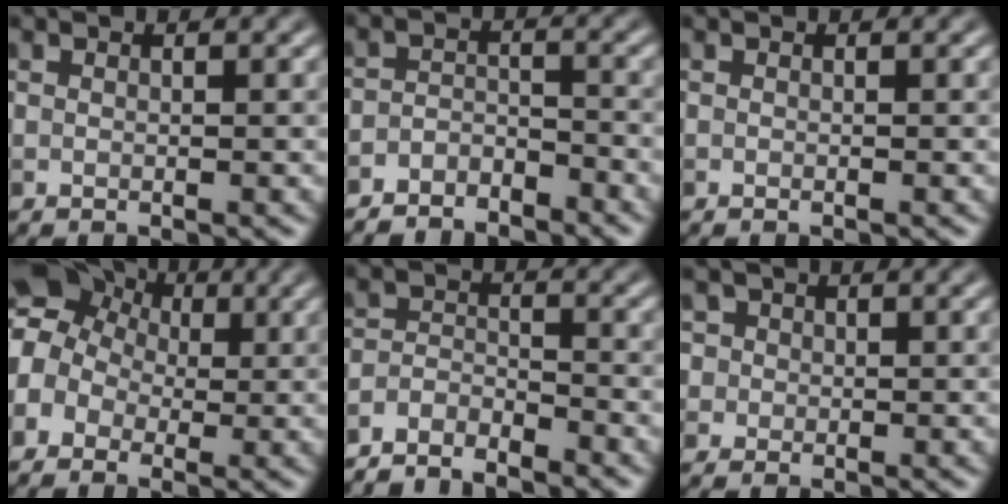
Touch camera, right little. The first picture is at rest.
{"total": 3.9, "force": [-3.7, 1.0, 0.8], "torque": [-0.013, -0.006, -0.071]}
{"total": 0.0}
{"total": 8.5, "force": [1.1, 7.5, 3.9], "torque": [-0.084, 0.035, -0.035]}
{"total": 4.1, "force": [-4.0, 0.7, 0.8], "torque": [-0.014, -0.004, -0.081]}
{"total": 3.7, "force": [1.3, 3.3, 1.1], "torque": [-0.003, 0.021, 0.004]}